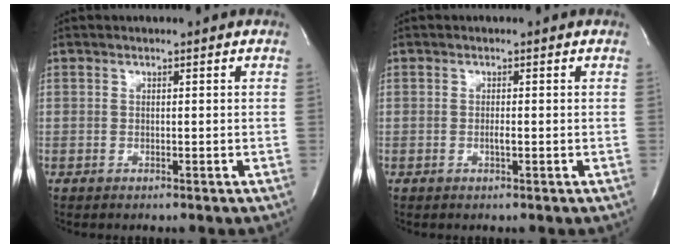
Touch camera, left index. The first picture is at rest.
{"total": 0.9, "force": [-0.3, 0.1, 0.8], "torque": [-0.018, -0.001, -0.005]}